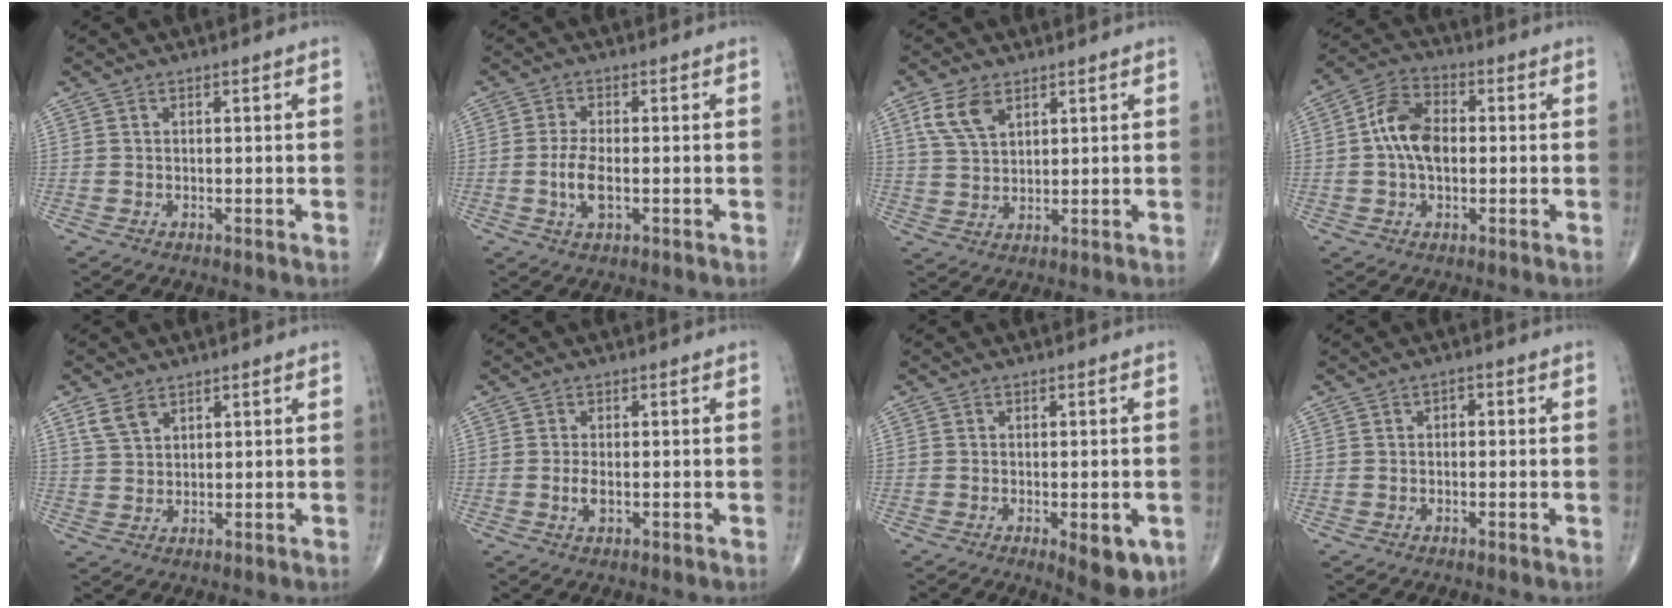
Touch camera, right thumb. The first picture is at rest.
{"total": 4.8, "force": [-1.0, 1.9, 4.3], "torque": [-0.092, -0.001, -0.019]}
{"total": 6.7, "force": [3.5, 3.7, 4.4], "torque": [-0.081, -0.009, 0.075]}
{"total": 9.3, "force": [0.2, 5.7, 7.3], "torque": [-0.131, 0.020, -0.005]}
{"total": 3.7, "force": [2.5, 2.0, 1.9], "torque": [-0.035, -0.007, 0.058]}
{"total": 2.0, "force": [-0.3, 0.8, 1.8], "torque": [-0.039, -0.004, -0.006]}
{"total": 6.6, "force": [-2.3, 2.6, 5.6], "torque": [-0.057, -0.009, -0.023]}
{"total": 1.2, "force": [0.1, 0.9, 0.8], "torque": [-0.004, 0.004, -0.005]}